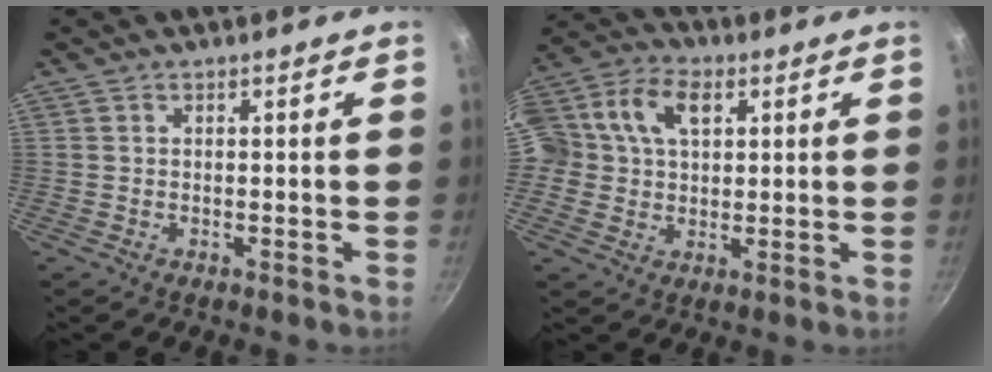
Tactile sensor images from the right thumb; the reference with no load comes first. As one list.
[{"total": 15.6, "force": [3.9, 11.7, 9.6], "torque": [-0.187, 0.029, 0.057]}]